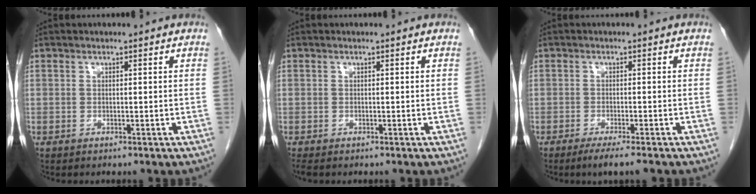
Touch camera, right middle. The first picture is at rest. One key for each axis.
{"total": 1.2, "fx": -1.0, "fy": 0.4, "fz": 0.5, "tx": -0.011, "ty": -0.005, "tz": -0.015}
{"total": 4.4, "fx": -3.3, "fy": 0.0, "fz": 2.9, "tx": -0.039, "ty": -0.009, "tz": -0.050}